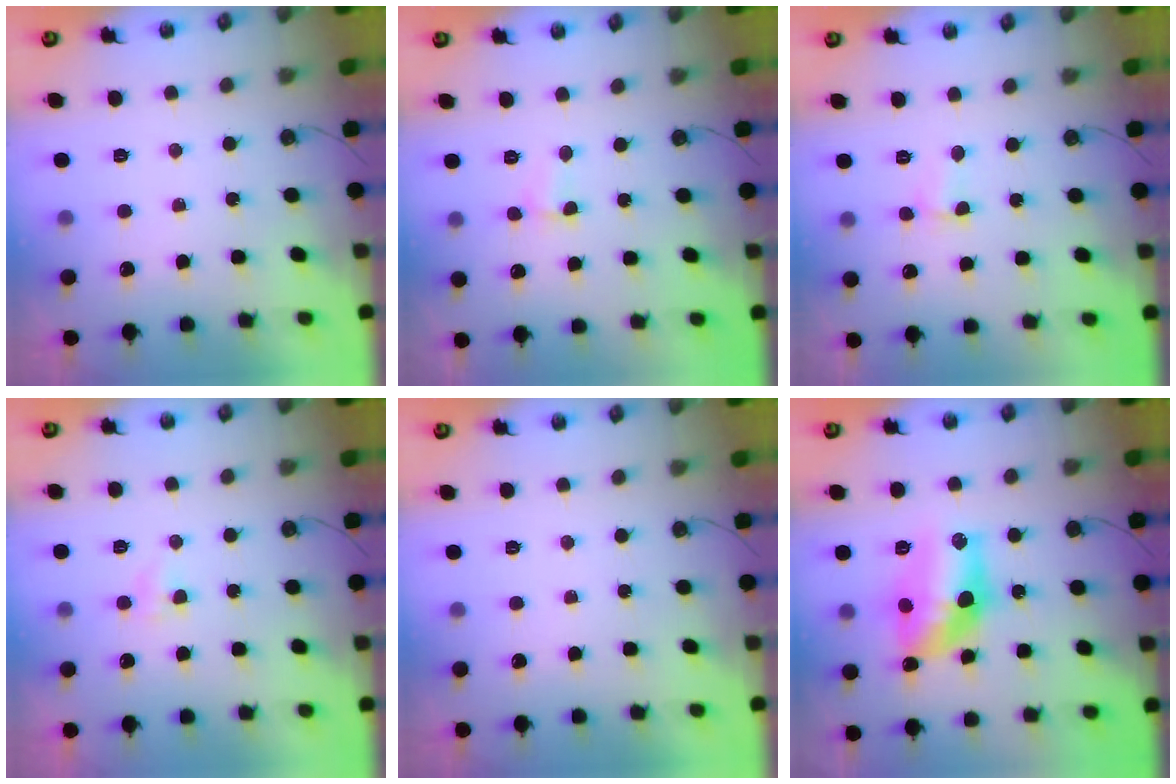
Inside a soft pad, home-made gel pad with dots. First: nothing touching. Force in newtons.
{"total": 2.3, "press": 1.9, "slide": 1.4}
{"total": 2.2, "press": 2.1, "slide": 0.5}
{"total": 4.3, "press": 2.3, "slide": 3.6}
{"total": 0.0}
{"total": 13.0, "press": 13.0, "slide": 1.0}